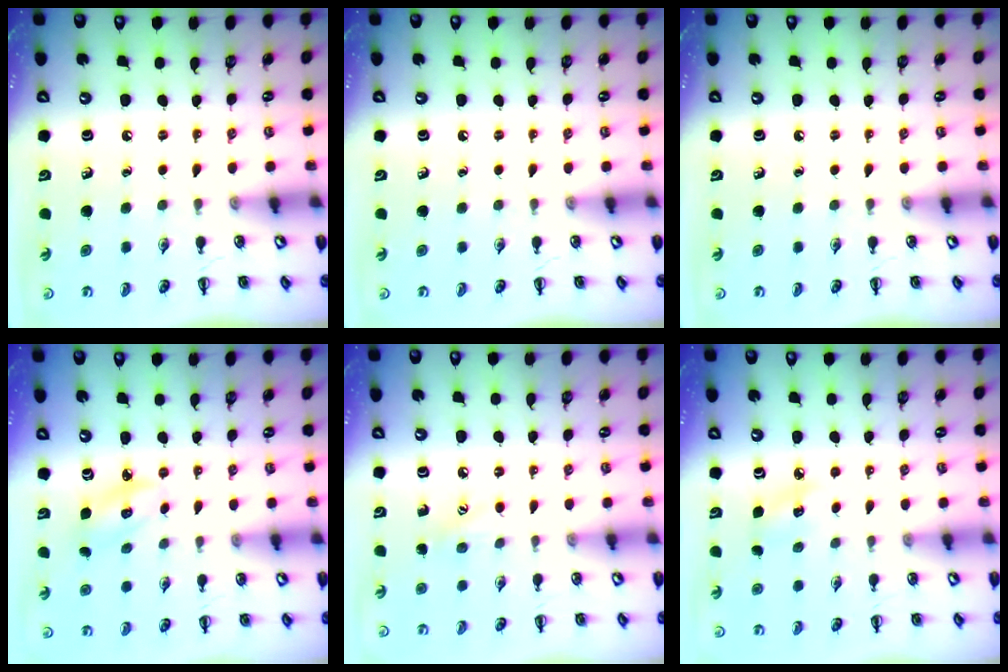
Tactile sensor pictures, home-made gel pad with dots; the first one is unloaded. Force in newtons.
{"total": 0.0}
{"total": 0.0}
{"total": 2.9, "press": 2.8, "slide": 0.6}
{"total": 6.2, "press": 6.0, "slide": 1.5}
{"total": 4.9, "press": 4.7, "slide": 1.4}